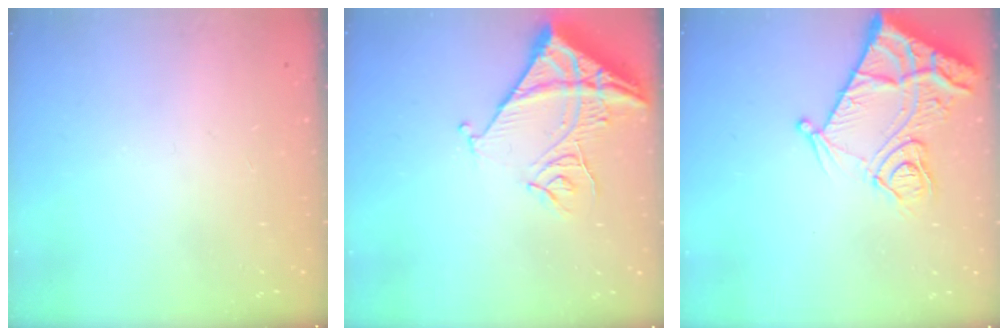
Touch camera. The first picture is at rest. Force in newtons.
{"total": 14.2, "press": 14.2, "slide": 1.2}
{"total": 13.7, "press": 13.7, "slide": 1.4}